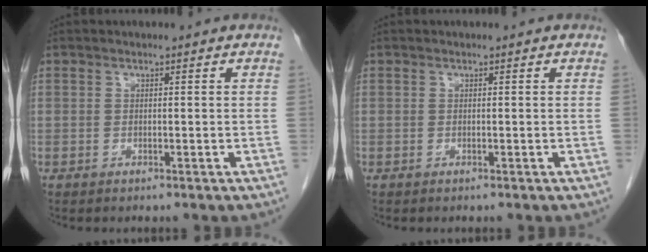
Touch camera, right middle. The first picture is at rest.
{"total": 0.0}